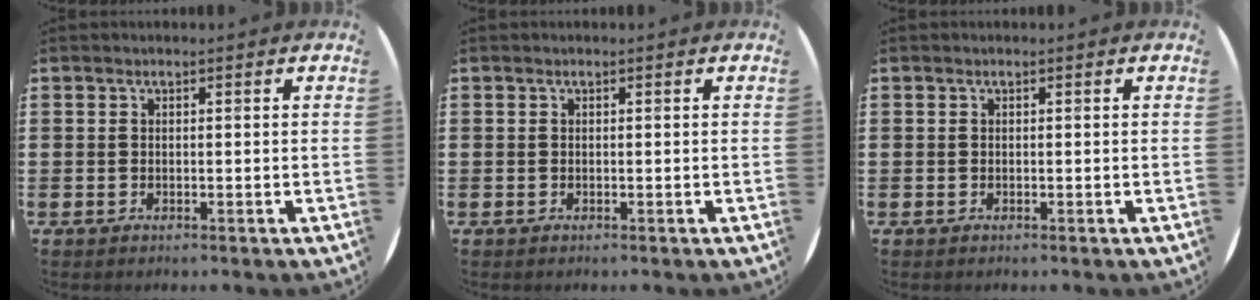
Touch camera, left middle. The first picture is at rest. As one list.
[{"total": 0.0}, {"total": 0.0}]